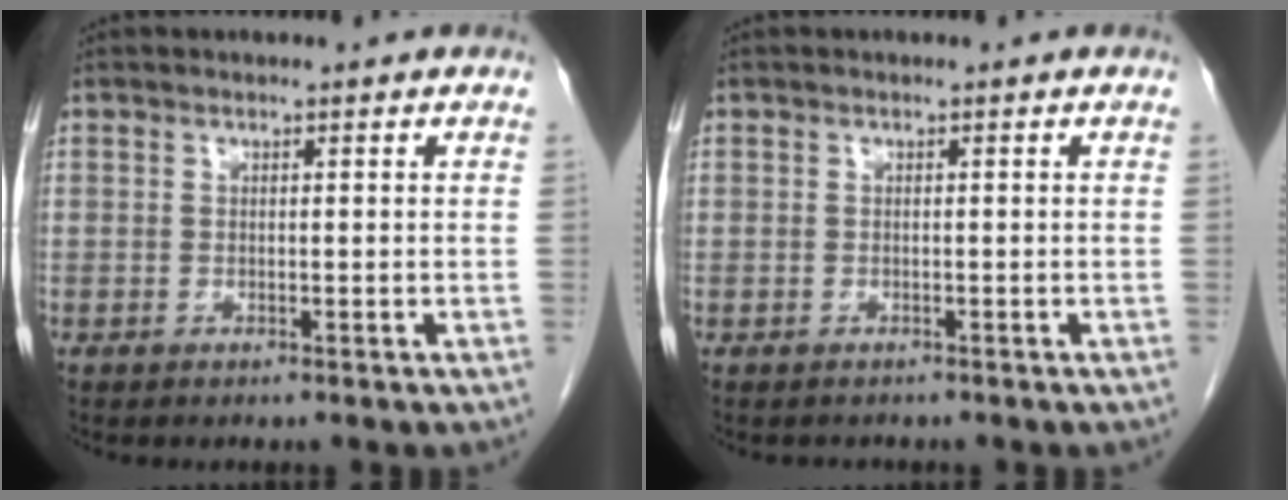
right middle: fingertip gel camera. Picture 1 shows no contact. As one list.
[{"total": 0.9, "force": [-0.7, 0.5, -0.2], "torque": [-0.010, 0.001, -0.013]}]